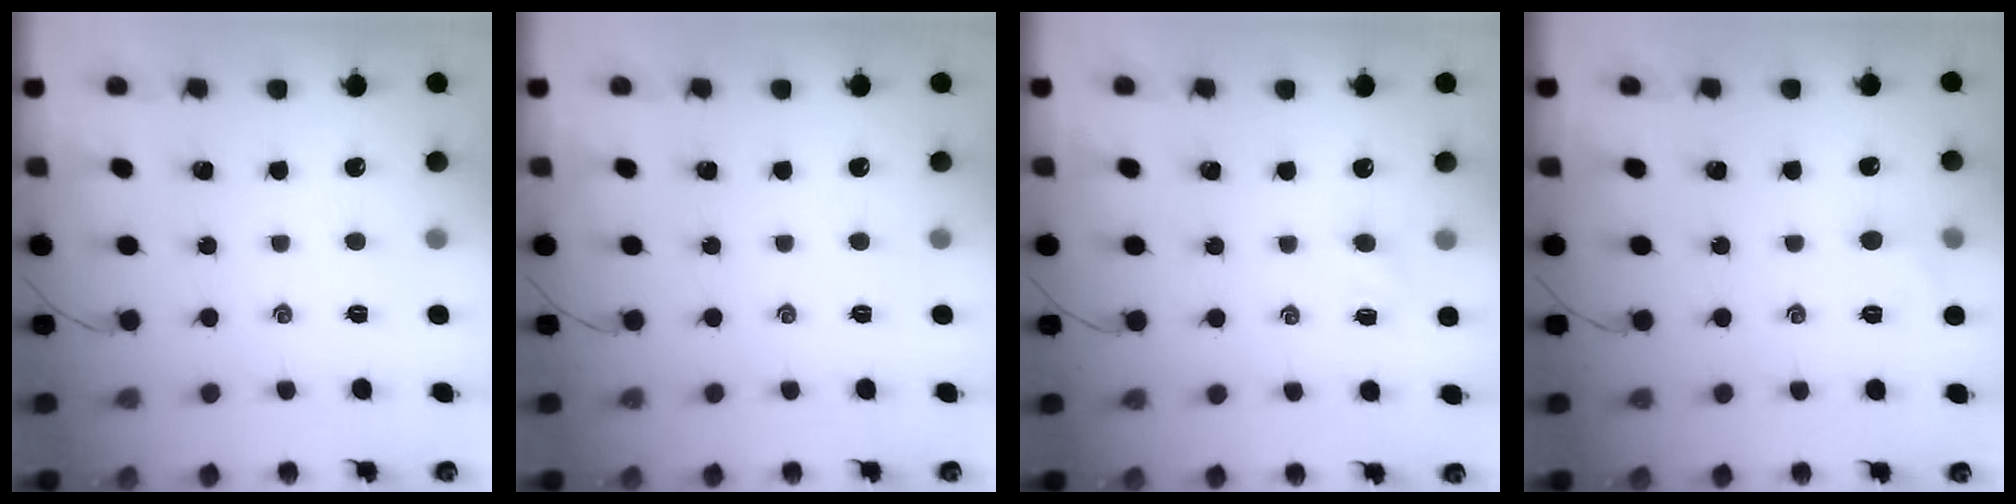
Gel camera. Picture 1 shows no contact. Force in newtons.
{"total": 0.0}
{"total": 3.4, "press": 3.2, "slide": 1.0}
{"total": 5.0, "press": 4.7, "slide": 1.5}